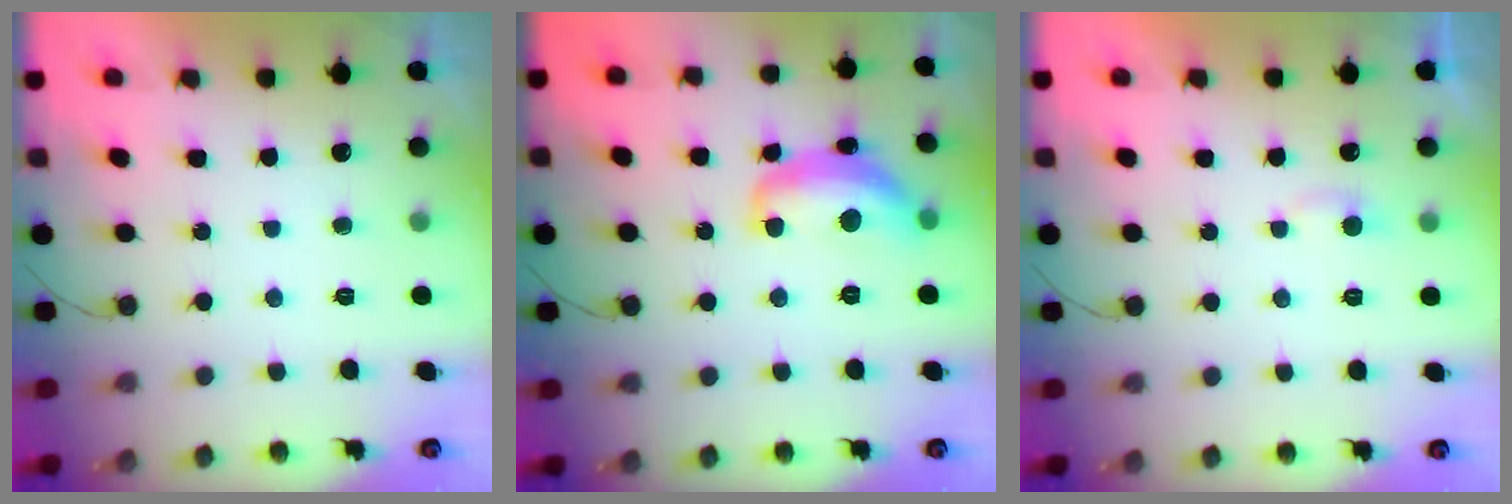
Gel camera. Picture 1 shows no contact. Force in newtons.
{"total": 14.2, "press": 14.1, "slide": 1.2}
{"total": 3.8, "press": 3.7, "slide": 0.4}